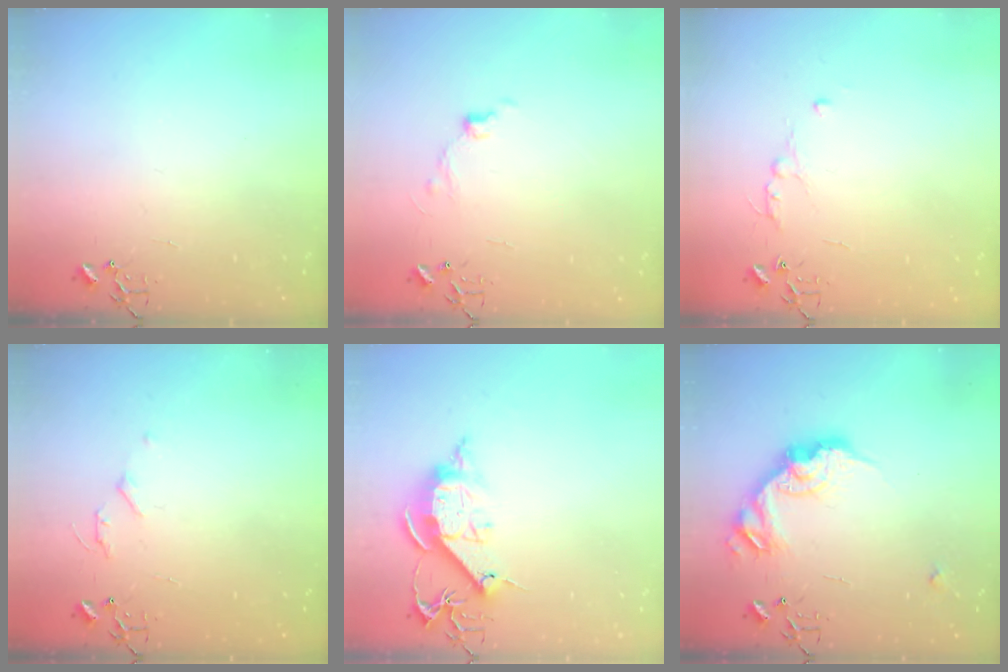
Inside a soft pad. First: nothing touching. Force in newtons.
{"total": 6.8, "press": 6.8, "slide": 0.7}
{"total": 4.8, "press": 4.8, "slide": 0.7}
{"total": 5.0, "press": 5.0, "slide": 0.7}
{"total": 12.5, "press": 12.5, "slide": 0.2}
{"total": 16.0, "press": 16.0, "slide": 0.3}